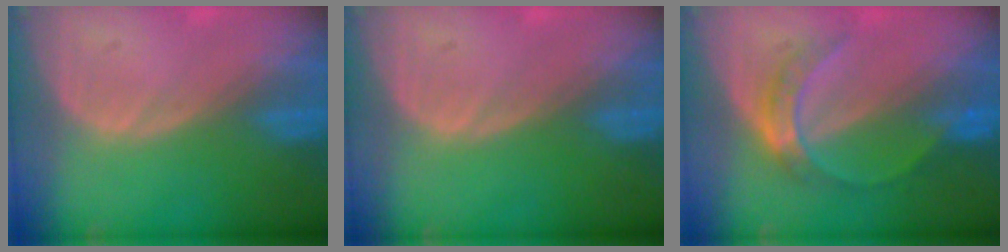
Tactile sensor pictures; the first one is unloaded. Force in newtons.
{"total": 0.0}
{"total": 5.0, "press": 4.7, "slide": 1.5}